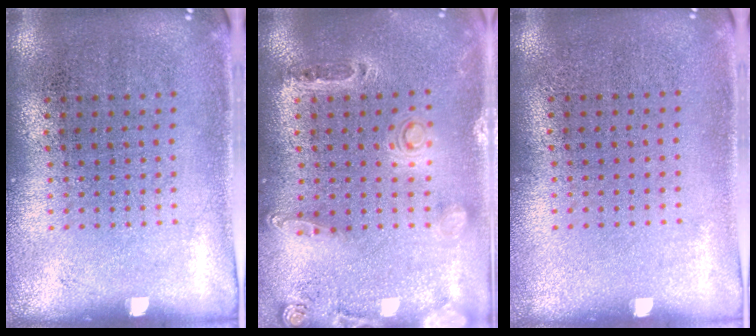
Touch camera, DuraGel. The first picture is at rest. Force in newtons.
{"total": 0.8, "press": 0.7, "slide": 0.3}
{"total": 0.0}